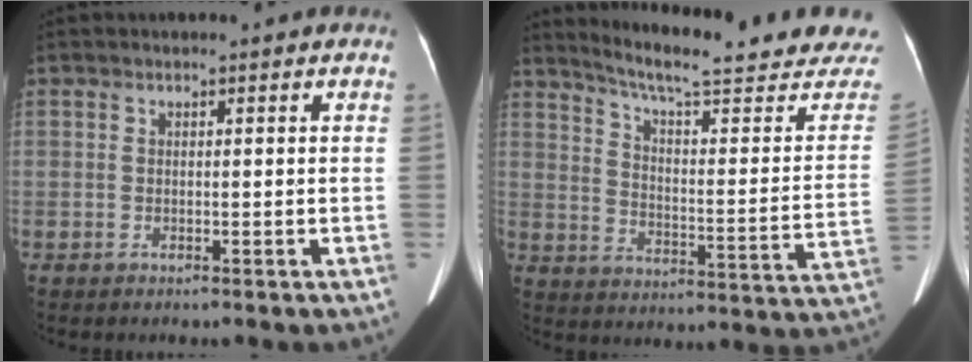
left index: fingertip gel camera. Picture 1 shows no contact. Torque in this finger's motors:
{"motor_torque": [0.30, -0.79, -0.01, 0.03]}